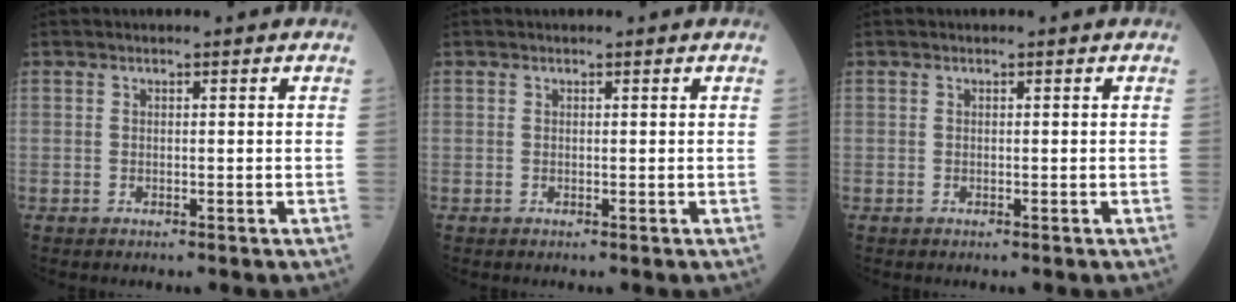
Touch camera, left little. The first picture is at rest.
{"total": 0.0}
{"total": 0.0}